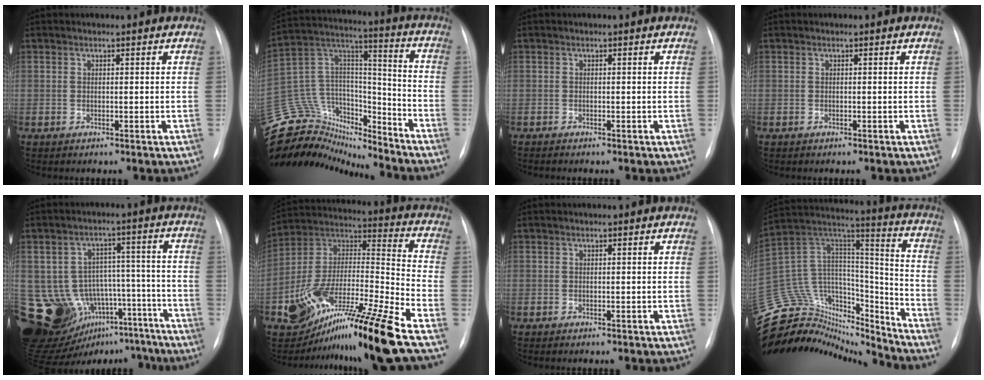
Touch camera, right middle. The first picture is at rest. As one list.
[{"total": 25.7, "force": [-23.5, 7.5, 7.1], "torque": [-0.195, 0.043, -0.384]}, {"total": 0.0}, {"total": 0.0}, {"total": 19.5, "force": [-11.0, 13.3, 9.0], "torque": [-0.153, 0.064, -0.139]}, {"total": 18.5, "force": [-12.6, 0.5, 13.5], "torque": [-0.250, 0.007, -0.217]}, {"total": 0.0}, {"total": 30.1, "force": [-27.7, 8.5, 8.0], "torque": [-0.195, 0.034, -0.436]}]